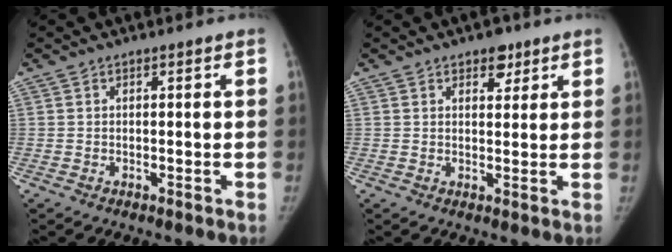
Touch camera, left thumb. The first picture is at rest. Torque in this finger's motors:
{"motor_torque": [0.20, -0.06, 0.37, -0.44, 0.08]}